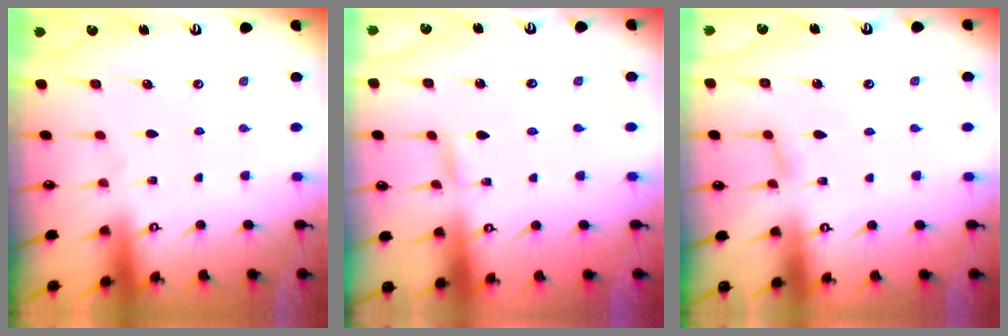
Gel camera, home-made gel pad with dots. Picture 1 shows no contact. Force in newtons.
{"total": 2.7, "press": 2.7, "slide": 0.1}
{"total": 3.7, "press": 3.6, "slide": 0.5}